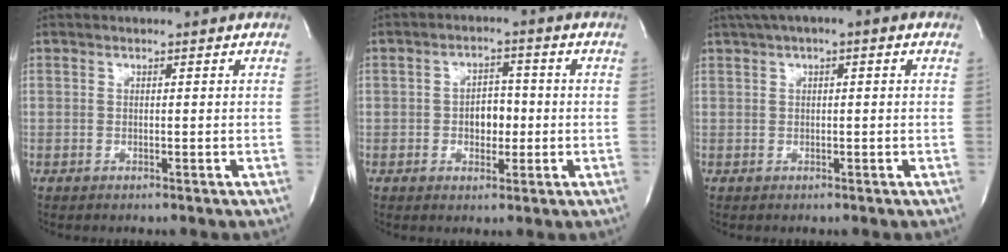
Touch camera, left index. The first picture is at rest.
{"total": 4.3, "force": [-0.6, 2.7, 3.3], "torque": [-0.049, 0.010, -0.008]}
{"total": 5.3, "force": [2.7, 1.5, 4.3], "torque": [-0.072, 0.029, 0.036]}